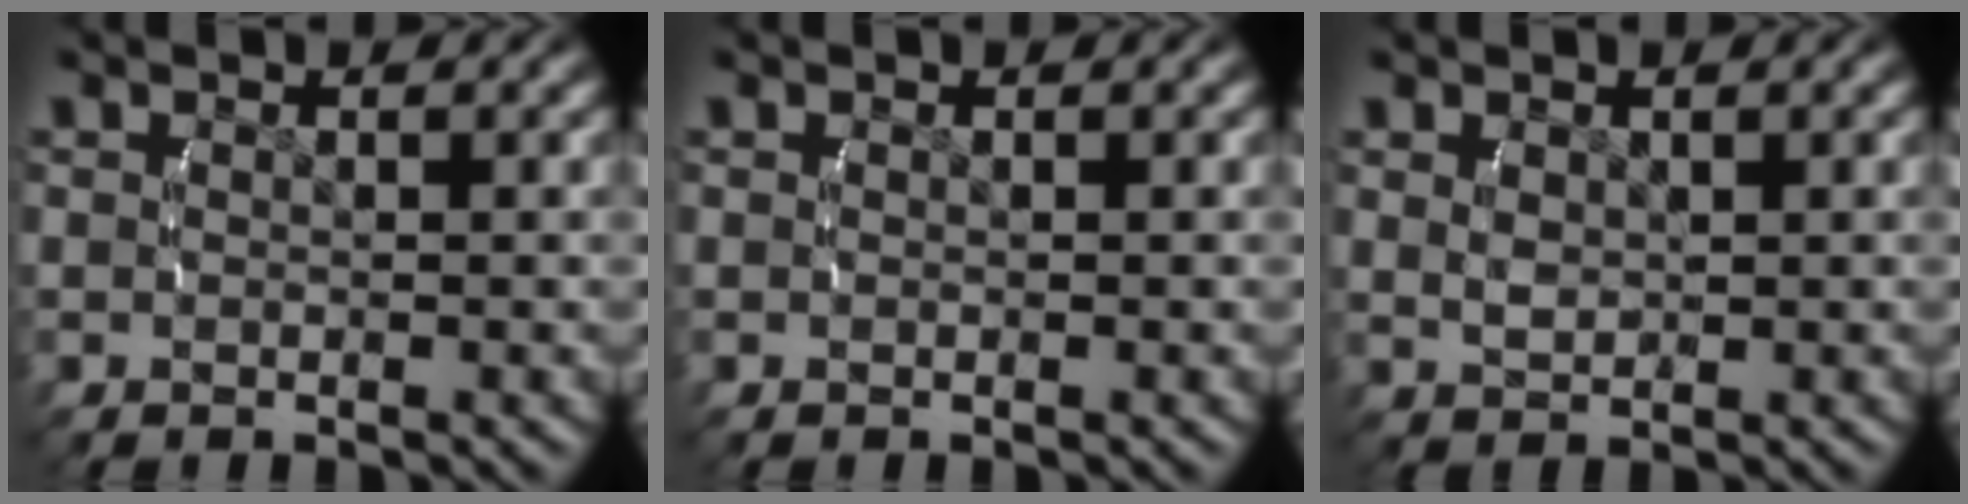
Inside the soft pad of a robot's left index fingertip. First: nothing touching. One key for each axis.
{"total": 0.0}
{"total": 1.2, "fx": 0.7, "fy": 0.6, "fz": 0.8, "tx": -0.012, "ty": -0.003, "tz": 0.021}